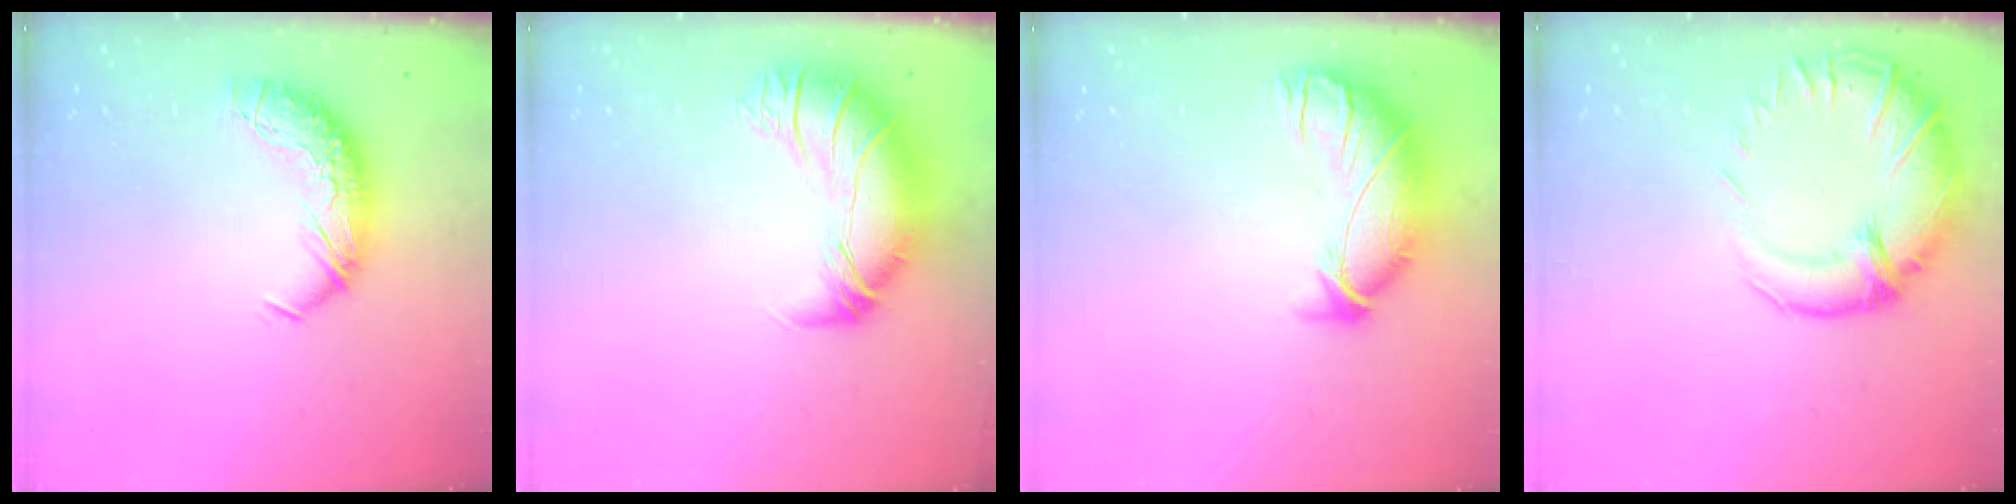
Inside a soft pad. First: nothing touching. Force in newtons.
{"total": 2.8, "press": 0.2, "slide": 2.8}
{"total": 3.8, "press": 3.1, "slide": 2.2}
{"total": 4.4, "press": 2.3, "slide": 3.7}